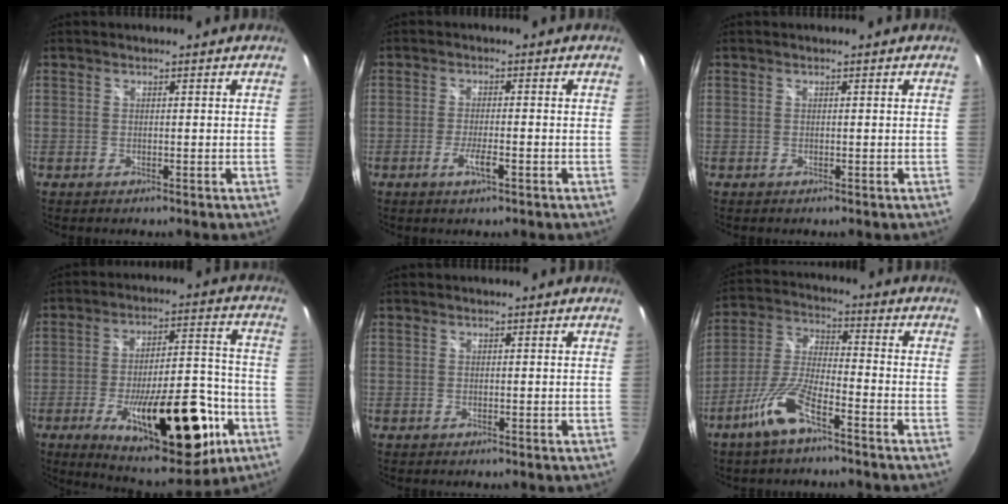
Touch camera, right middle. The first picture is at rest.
{"total": 3.6, "force": [-1.9, 0.5, 3.1], "torque": [-0.064, -0.007, -0.035]}
{"total": 0.0}
{"total": 24.2, "force": [-10.4, 9.3, 19.8], "torque": [-0.300, -0.008, -0.133]}
{"total": 0.0}
{"total": 10.1, "force": [-6.5, 2.4, 7.4], "torque": [-0.163, -0.002, -0.126]}